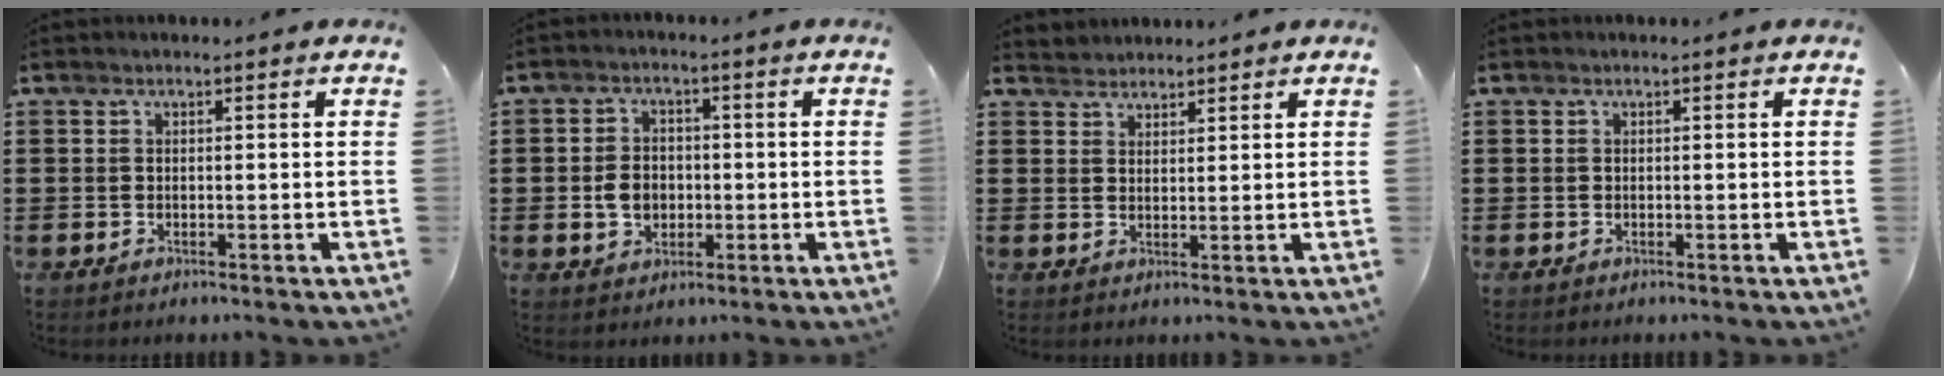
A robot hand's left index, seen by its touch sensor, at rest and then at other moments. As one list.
[{"total": 4.5, "force": [-0.7, 3.4, 2.9], "torque": [-0.052, 0.005, -0.015]}, {"total": 2.2, "force": [2.1, 0.5, -0.5], "torque": [0.002, 0.002, 0.042]}, {"total": 0.0}]